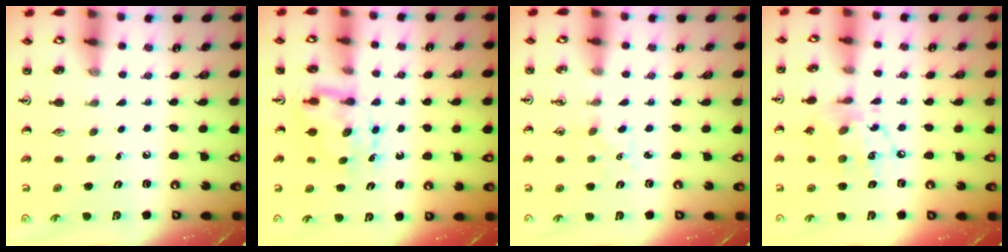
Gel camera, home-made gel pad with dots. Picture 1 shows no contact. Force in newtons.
{"total": 6.5, "press": 6.5, "slide": 0.7}
{"total": 3.2, "press": 3.2, "slide": 0.4}
{"total": 11.9, "press": 11.9, "slide": 0.8}